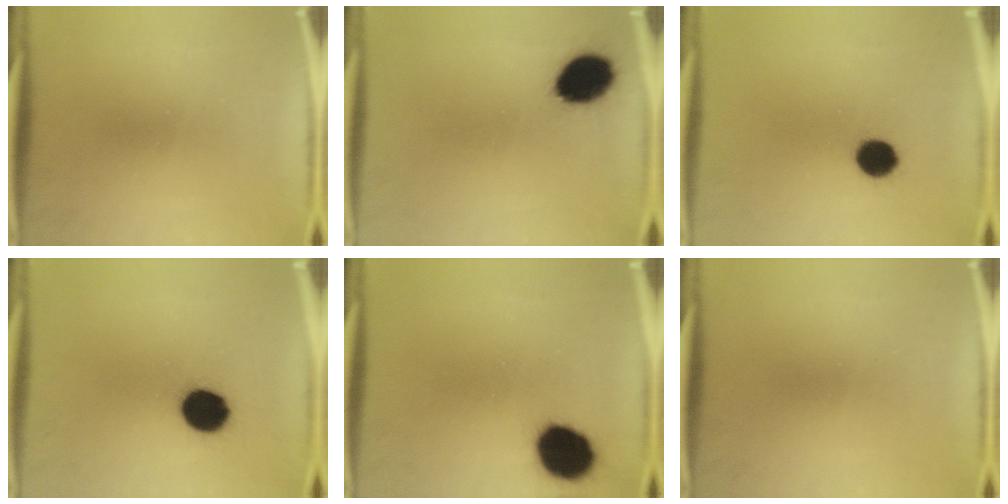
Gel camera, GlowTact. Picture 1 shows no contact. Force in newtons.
{"total": 11.7}
{"total": 6.8}
{"total": 10.8}
{"total": 13.4}
{"total": 0.0}